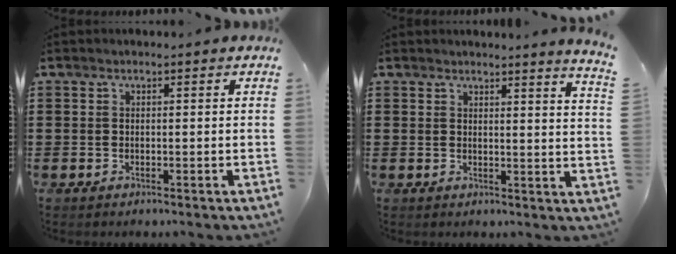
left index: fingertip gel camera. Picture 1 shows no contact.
{"total": 2.8, "force": [2.6, -1.0, 0.6], "torque": [-0.012, -0.021, 0.044]}